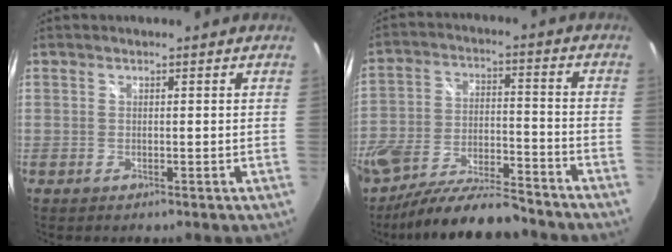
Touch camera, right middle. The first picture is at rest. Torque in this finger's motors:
{"motor_torque": [1.10, -1.04, 0.41, 0.21]}